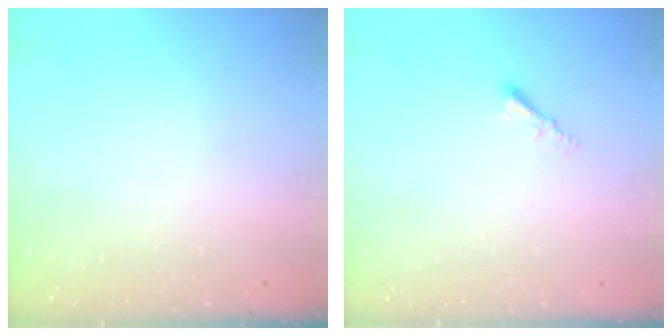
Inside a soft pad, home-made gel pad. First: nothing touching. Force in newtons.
{"total": 2.2, "press": 2.2, "slide": 0.4}